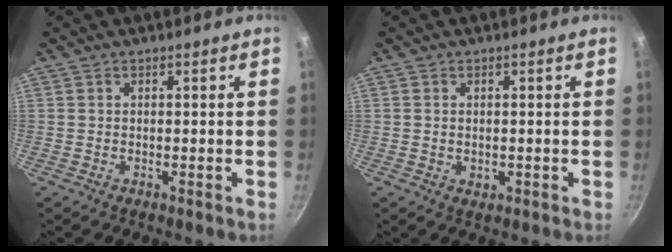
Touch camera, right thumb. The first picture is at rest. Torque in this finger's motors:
{"motor_torque": [-0.30, 0.08, -0.41, 0.32, 0.00]}